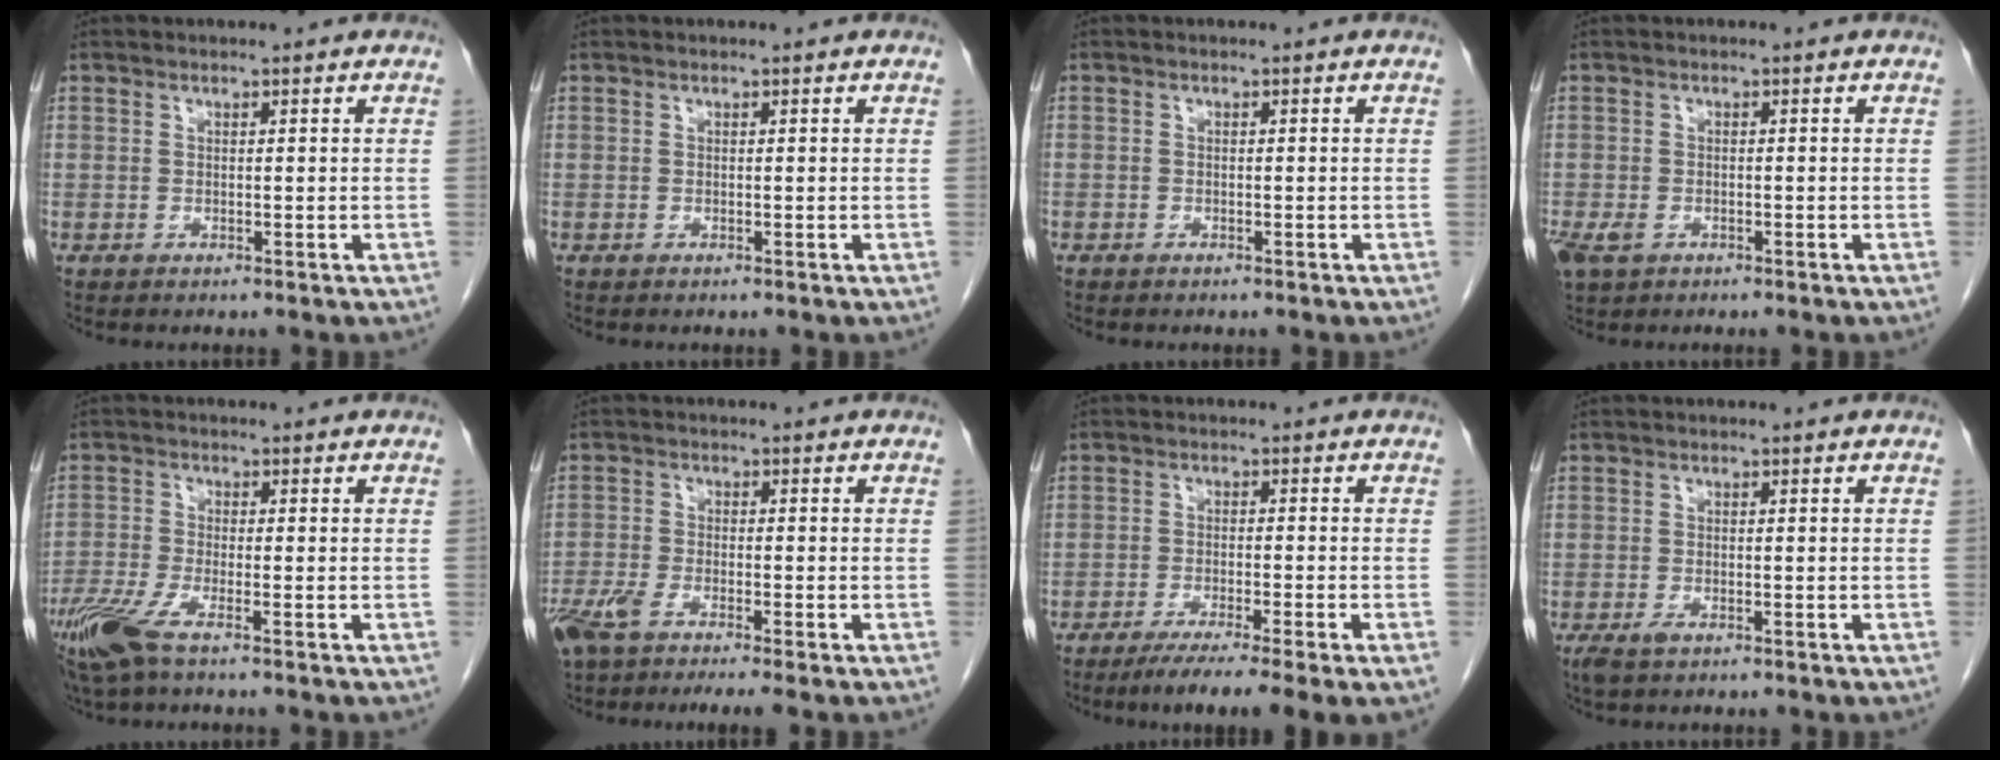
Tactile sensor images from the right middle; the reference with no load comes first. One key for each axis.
{"total": 0.0}
{"total": 0.6, "fx": -0.4, "fy": 0.4, "fz": 0.0, "tx": -0.003, "ty": 0.003, "tz": -0.008}
{"total": 3.8, "fx": -2.0, "fy": 2.4, "fz": 2.2, "tx": -0.050, "ty": -0.006, "tz": -0.031}
{"total": 6.1, "fx": -4.0, "fy": 0.8, "fz": 4.5, "tx": -0.101, "ty": -0.016, "tz": -0.081}
{"total": 7.8, "fx": -5.7, "fy": 1.1, "fz": 5.2, "tx": -0.095, "ty": -0.010, "tz": -0.100}
{"total": 9.2, "fx": -6.3, "fy": -0.3, "fz": 6.7, "tx": -0.097, "ty": -0.021, "tz": -0.096}
{"total": 1.9, "fx": -1.1, "fy": 0.8, "fz": 1.4, "tx": -0.031, "ty": -0.003, "tz": -0.014}